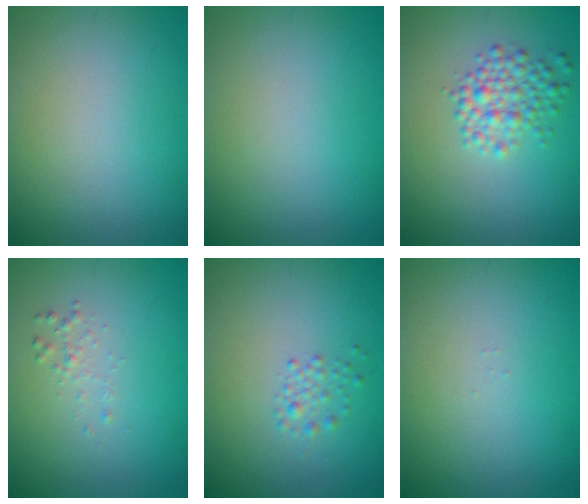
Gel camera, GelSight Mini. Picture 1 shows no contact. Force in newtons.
{"total": 0.0}
{"total": 3.1, "press": 3.1, "slide": 0.1}
{"total": 0.9, "press": 0.9, "slide": 0.0}
{"total": 1.2, "press": 1.2, "slide": 0.0}
{"total": 0.0}